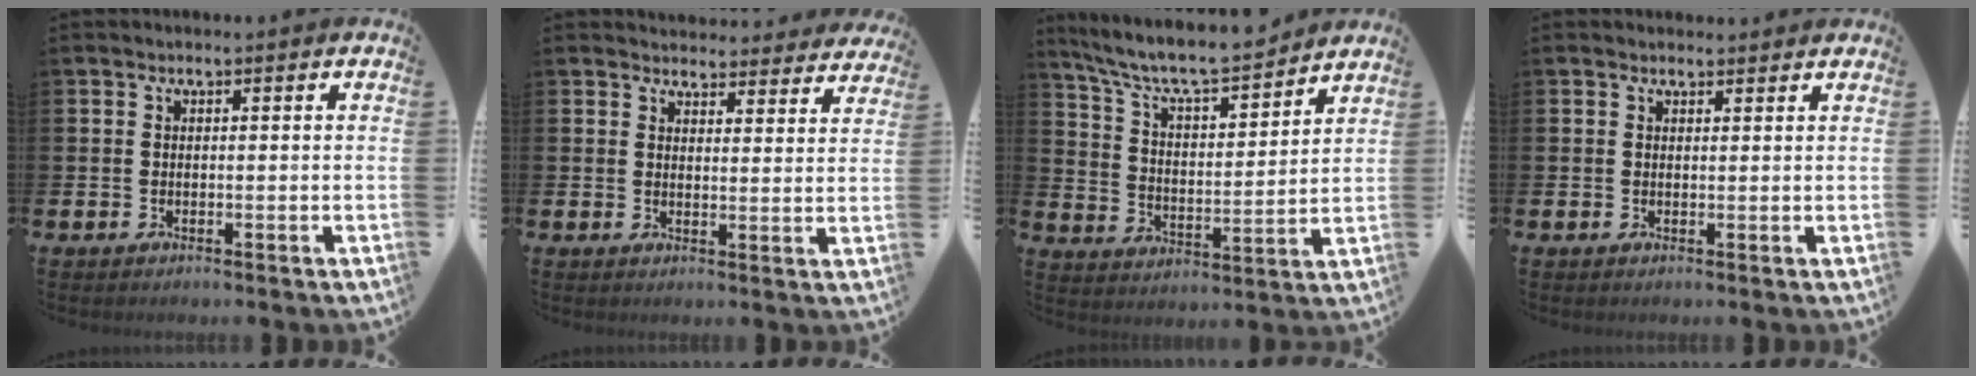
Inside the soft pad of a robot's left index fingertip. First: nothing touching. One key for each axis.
{"total": 4.1, "fx": 3.9, "fy": 1.0, "fz": 0.0, "tx": 0.002, "ty": -0.026, "tz": 0.069}
{"total": 8.1, "fx": 7.6, "fy": 1.1, "fz": 2.5, "tx": -0.086, "ty": -0.057, "tz": 0.132}
{"total": 1.1, "fx": 1.0, "fy": 0.4, "fz": 0.1, "tx": 0.007, "ty": 0.000, "tz": 0.017}